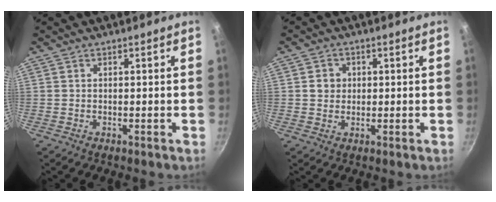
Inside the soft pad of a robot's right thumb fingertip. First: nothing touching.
{"total": 3.1, "force": [0.4, 2.9, 1.1], "torque": [-0.002, 0.004, 0.003]}